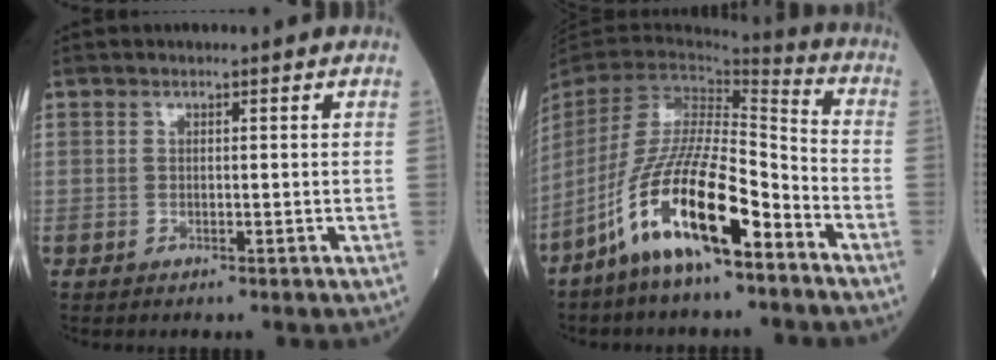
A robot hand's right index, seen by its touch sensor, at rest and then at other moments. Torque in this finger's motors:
{"motor_torque": [1.44, -0.70, 0.59, 0.16]}